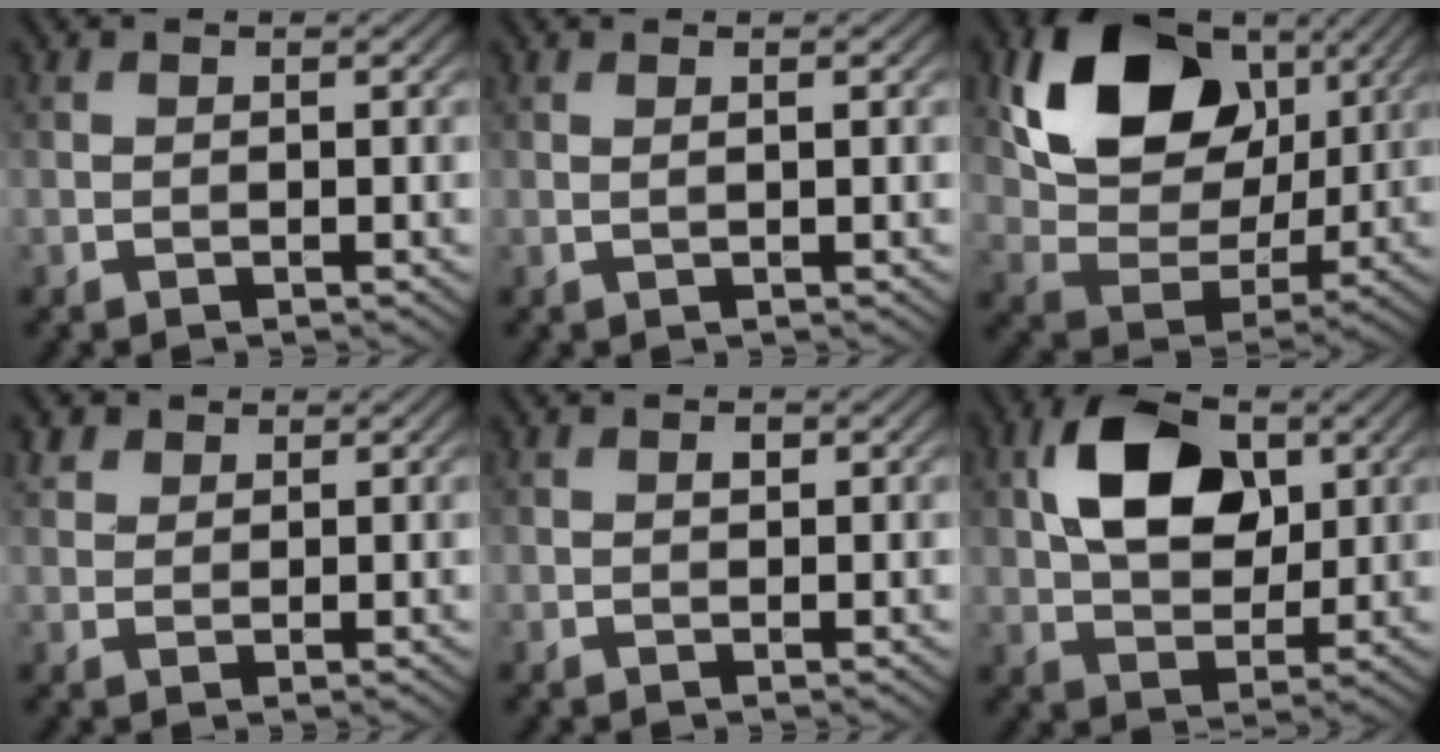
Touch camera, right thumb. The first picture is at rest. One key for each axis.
{"total": 0.9, "fx": 0.3, "fy": 0.0, "fz": 0.8, "tx": -0.015, "ty": 0.004, "tz": 0.004}
{"total": 15.1, "fx": 6.3, "fy": 10.4, "fz": 8.9, "tx": -0.173, "ty": -0.001, "tz": 0.118}
{"total": 2.5, "fx": 1.7, "fy": 1.6, "fz": 0.8, "tx": -0.024, "ty": 0.004, "tz": 0.038}
{"total": 0.7, "fx": 0.3, "fy": 0.4, "fz": 0.5, "tx": -0.007, "ty": -0.001, "tz": 0.004}
{"total": 10.7, "fx": 3.1, "fy": 6.7, "fz": 7.8, "tx": -0.153, "ty": 0.017, "tz": 0.051}